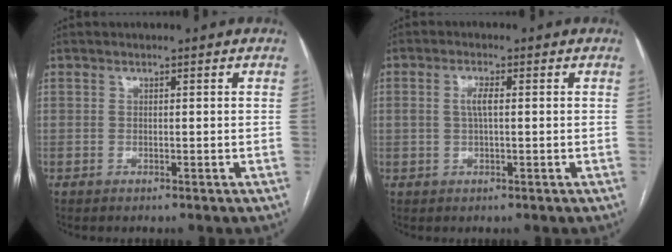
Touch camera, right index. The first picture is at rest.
{"total": 2.4, "force": [0.2, 0.6, 2.3], "torque": [-0.048, 0.003, 0.006]}